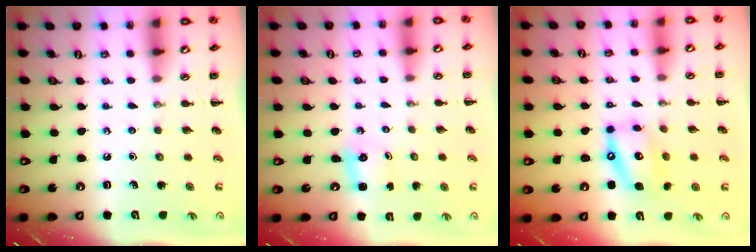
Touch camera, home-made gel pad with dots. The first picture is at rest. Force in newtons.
{"total": 2.2, "press": 2.1, "slide": 0.8}
{"total": 12.8, "press": 12.4, "slide": 3.1}